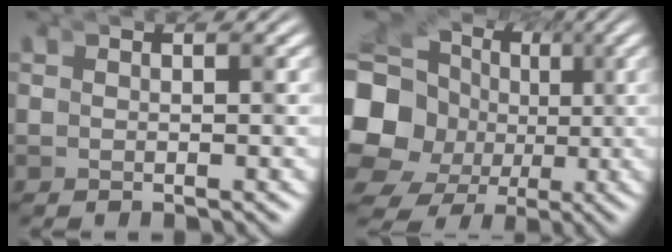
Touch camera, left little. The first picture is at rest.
{"total": 10.3, "force": [-0.3, 8.9, 5.1], "torque": [-0.139, -0.049, -0.001]}